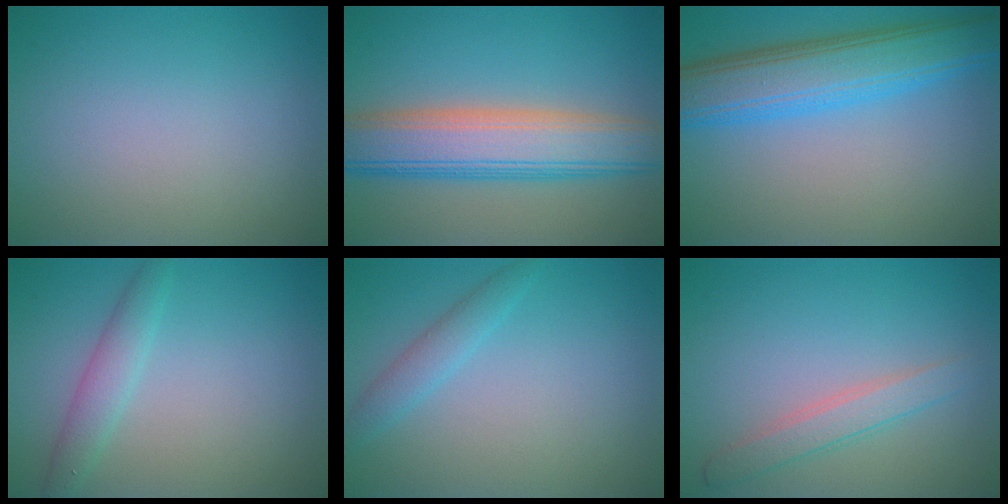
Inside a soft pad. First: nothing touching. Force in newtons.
{"total": 8.1, "press": 8.1, "slide": 0.5}
{"total": 7.8, "press": 7.8, "slide": 0.3}
{"total": 2.3, "press": 2.3, "slide": 0.0}
{"total": 1.9, "press": 1.9, "slide": 0.1}
{"total": 2.3, "press": 2.3, "slide": 0.1}